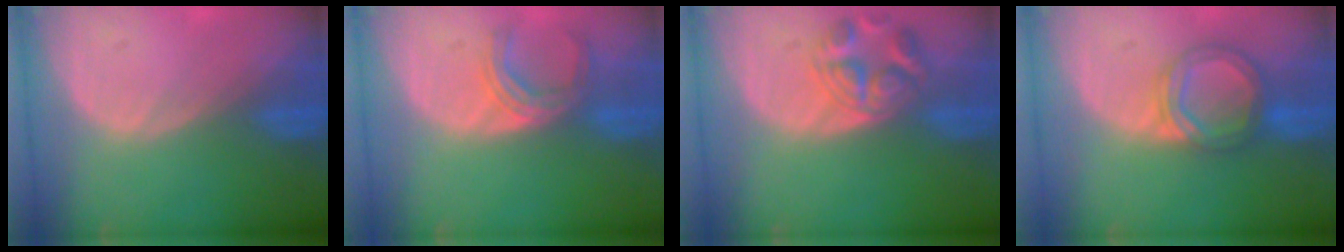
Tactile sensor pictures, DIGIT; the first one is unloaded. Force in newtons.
{"total": 4.9, "press": 4.8, "slide": 1.1}
{"total": 6.0, "press": 6.0, "slide": 0.4}
{"total": 6.3, "press": 5.8, "slide": 2.3}